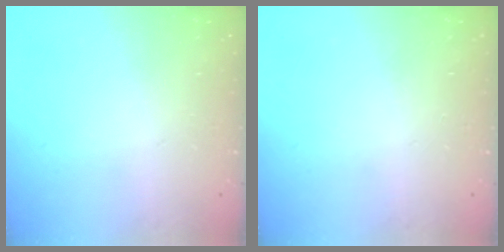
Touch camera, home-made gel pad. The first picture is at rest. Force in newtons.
{"total": 0.0}